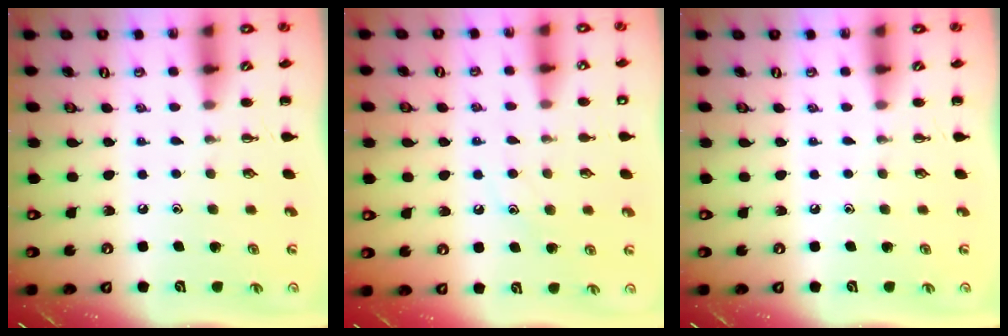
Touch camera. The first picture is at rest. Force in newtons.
{"total": 9.3, "press": 9.2, "slide": 1.5}
{"total": 0.0}